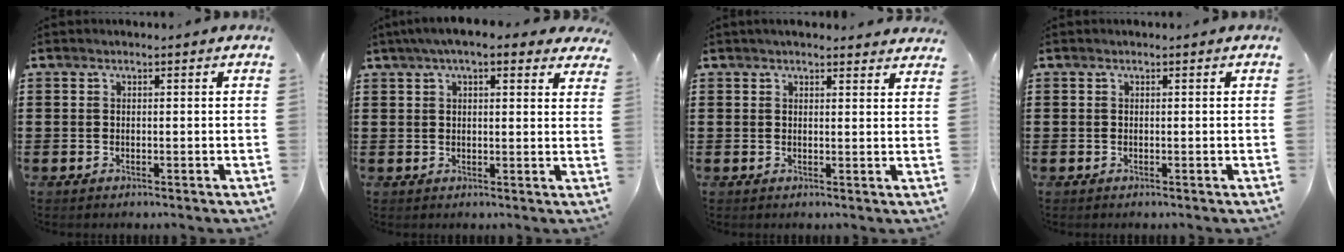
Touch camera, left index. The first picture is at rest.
{"total": 5.2, "force": [3.8, 1.1, 3.4], "torque": [-0.076, 0.003, 0.068]}
{"total": 2.1, "force": [2.1, 0.1, 0.4], "torque": [-0.012, 0.000, 0.039]}
{"total": 0.0}